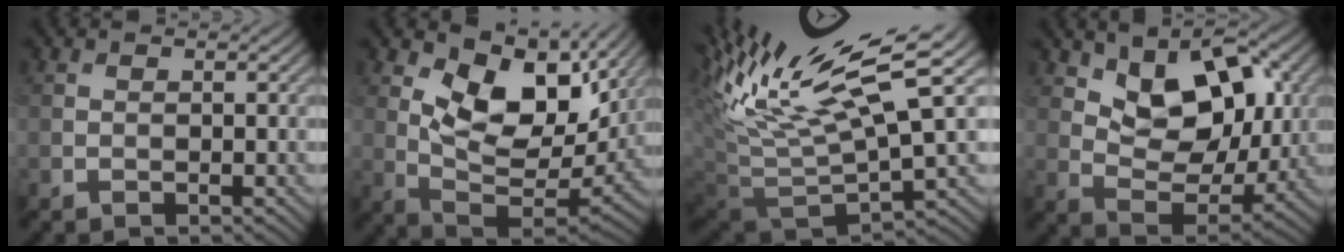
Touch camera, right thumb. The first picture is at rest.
{"total": 13.0, "force": [5.0, 6.7, 9.9], "torque": [-0.178, -0.014, 0.096]}
{"total": 16.3, "force": [8.5, 4.9, 13.0], "torque": [-0.282, 0.021, 0.156]}
{"total": 11.6, "force": [4.5, 6.8, 8.2], "torque": [-0.149, -0.012, 0.077]}